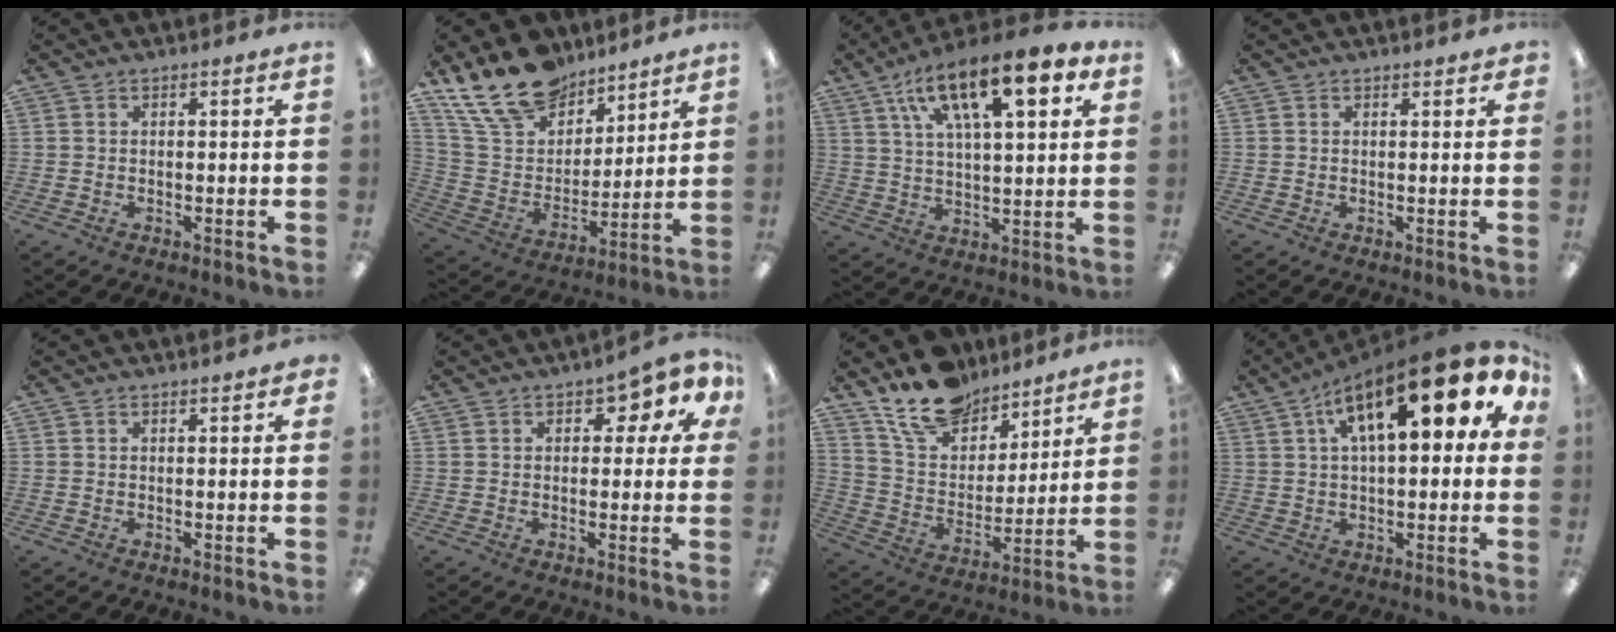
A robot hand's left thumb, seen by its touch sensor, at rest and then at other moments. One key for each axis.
{"total": 20.4, "fx": 14.9, "fy": 11.2, "fz": 8.1, "tx": -0.160, "ty": -0.087, "tz": 0.278}
{"total": 18.0, "fx": 10.1, "fy": 6.8, "fz": 13.3, "tx": -0.213, "ty": -0.035, "tz": 0.165}
{"total": 1.0, "fx": 0.8, "fy": 0.3, "fz": 0.4, "tx": -0.002, "ty": -0.002, "tz": 0.013}
{"total": 0.7, "fx": 0.5, "fy": 0.1, "fz": 0.6, "tx": -0.003, "ty": -0.002, "tz": 0.006}
{"total": 6.8, "fx": 3.4, "fy": 3.2, "fz": 4.9, "tx": -0.059, "ty": -0.012, "tz": 0.055}
{"total": 16.7, "fx": 13.2, "fy": 8.5, "fz": 5.8, "tx": -0.109, "ty": -0.080, "tz": 0.245}
{"total": 20.2, "fx": 8.6, "fy": 7.6, "fz": 16.6, "tx": -0.264, "ty": -0.031, "tz": 0.134}